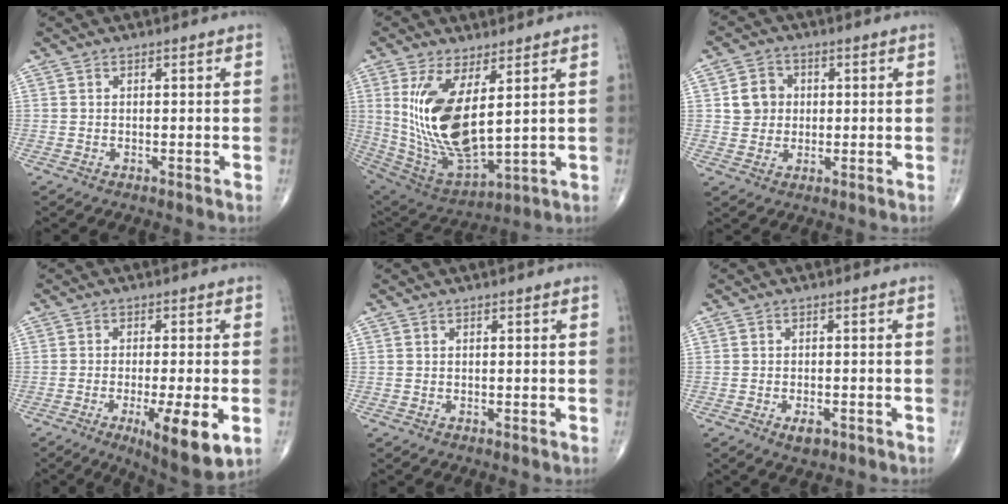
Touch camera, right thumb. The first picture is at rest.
{"total": 17.2, "force": [4.1, 7.1, 15.2], "torque": [-0.299, -0.032, 0.102]}
{"total": 5.8, "force": [0.9, 5.2, 2.2], "torque": [-0.012, 0.001, 0.012]}
{"total": 11.3, "force": [-3.8, 2.4, 10.3], "torque": [-0.156, -0.016, -0.054]}
{"total": 0.0}
{"total": 2.8, "force": [-1.5, 1.4, 2.0], "torque": [-0.029, 0.002, -0.021]}